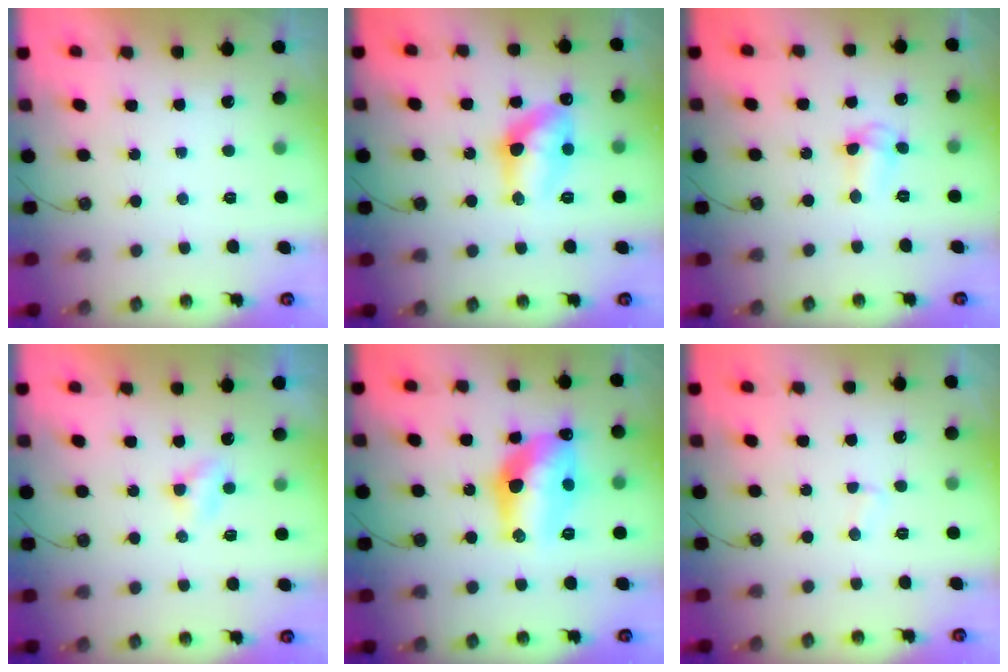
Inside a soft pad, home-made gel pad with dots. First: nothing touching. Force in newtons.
{"total": 11.6, "press": 11.6, "slide": 0.8}
{"total": 3.7, "press": 3.6, "slide": 0.8}
{"total": 2.8, "press": 2.7, "slide": 0.4}
{"total": 16.4, "press": 15.7, "slide": 4.6}
{"total": 2.3, "press": 2.3, "slide": 0.3}